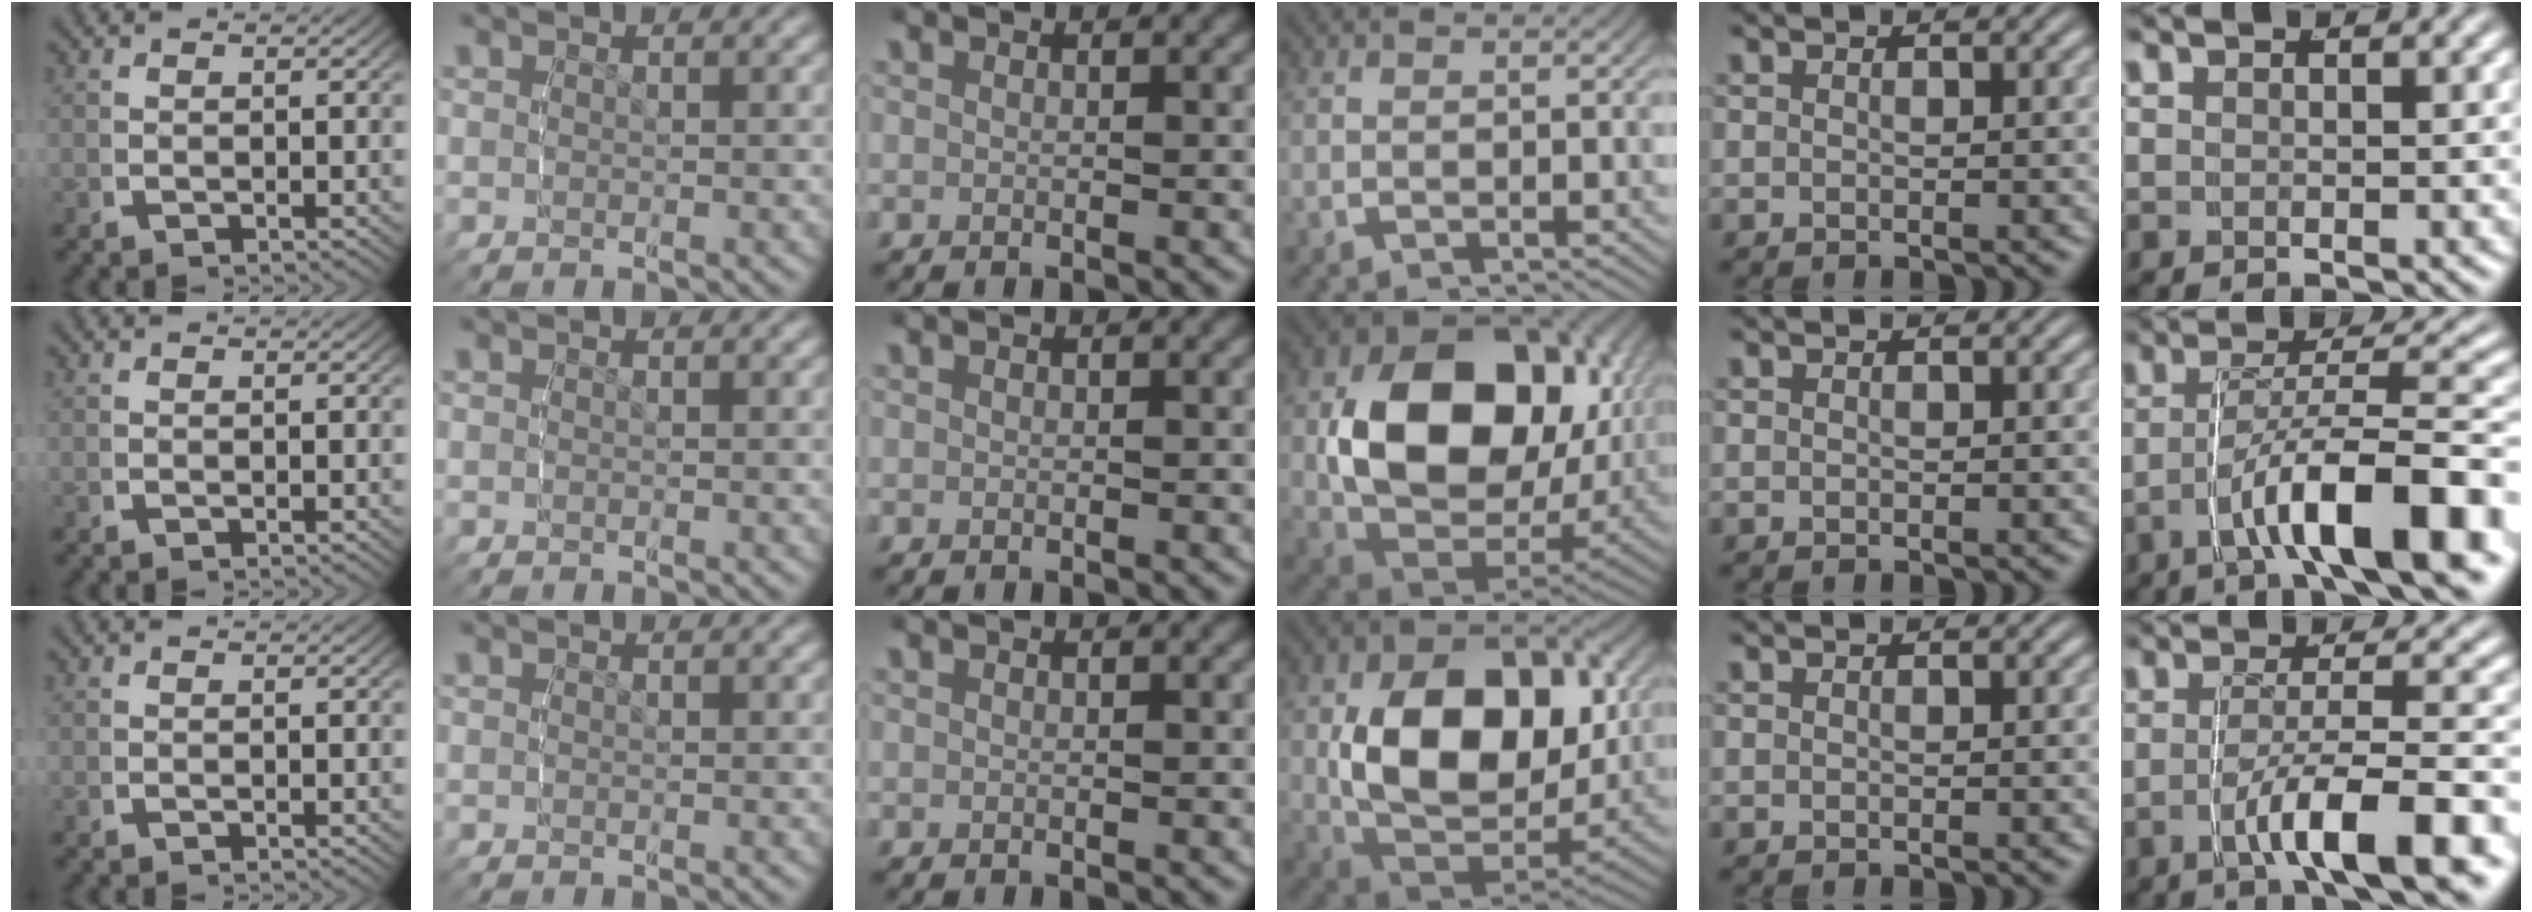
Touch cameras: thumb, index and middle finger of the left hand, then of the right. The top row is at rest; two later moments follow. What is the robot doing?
{"motion": "lift_and_place", "object": "lipstick"}